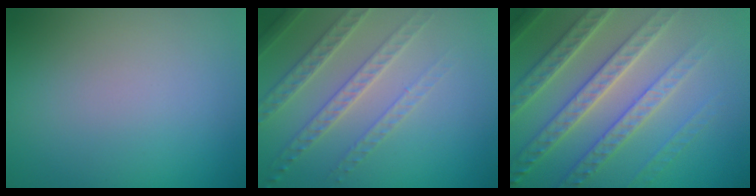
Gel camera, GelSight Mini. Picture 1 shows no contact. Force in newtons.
{"total": 3.9, "press": 3.7, "slide": 1.1}
{"total": 7.0, "press": 6.8, "slide": 1.7}